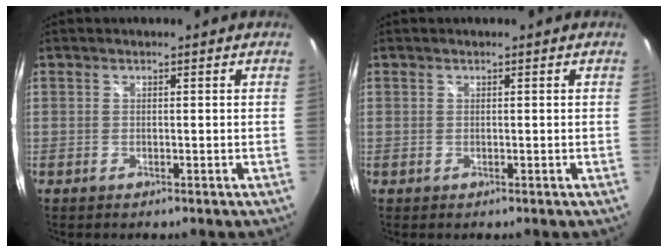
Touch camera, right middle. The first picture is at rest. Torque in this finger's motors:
{"motor_torque": [-0.05, -0.08, -0.01, 0.00]}